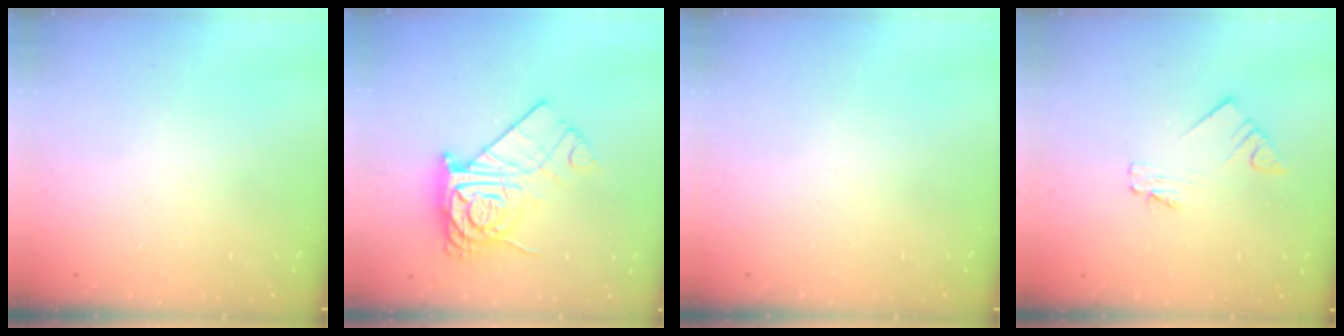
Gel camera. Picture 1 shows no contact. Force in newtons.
{"total": 18.7, "press": 18.7, "slide": 1.0}
{"total": 0.0}
{"total": 2.0, "press": 2.0, "slide": 0.3}